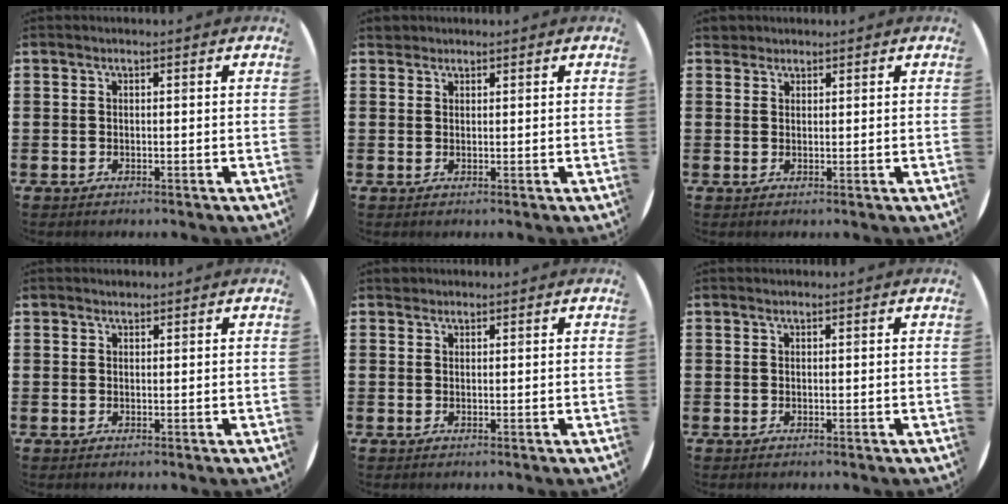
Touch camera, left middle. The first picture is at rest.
{"total": 1.1, "force": [1.0, 0.4, 0.0], "torque": [0.006, -0.001, 0.018]}
{"total": 1.5, "force": [1.3, 0.6, 0.0], "torque": [-0.003, 0.004, 0.027]}
{"total": 0.6, "force": [0.6, 0.1, -0.1], "torque": [0.001, 0.003, 0.011]}
{"total": 0.7, "force": [0.6, 0.3, -0.1], "torque": [0.000, 0.002, 0.013]}
{"total": 0.0}